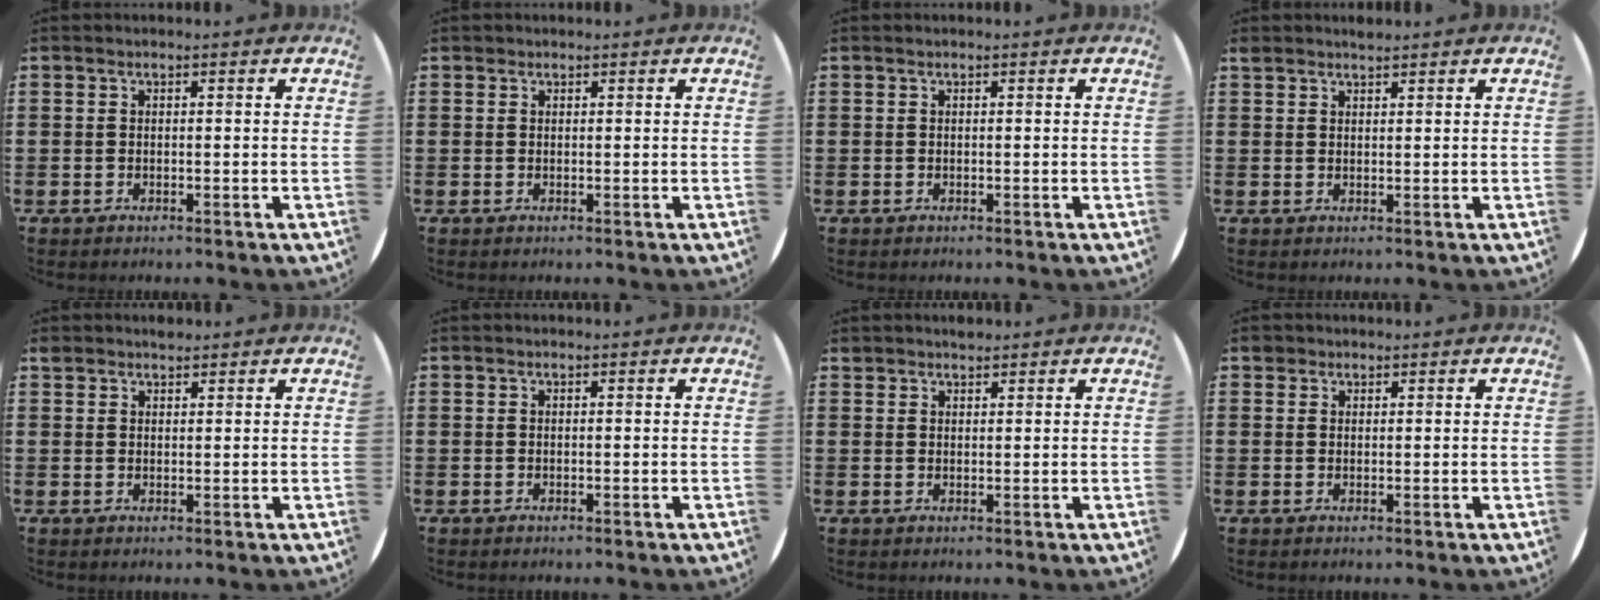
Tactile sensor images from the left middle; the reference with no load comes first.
{"total": 0.0}
{"total": 0.0}
{"total": 1.3, "force": [1.3, 0.2, 0.0], "torque": [-0.001, 0.001, 0.025]}
{"total": 1.4, "force": [1.3, 0.5, 0.0], "torque": [0.005, 0.000, 0.024]}
{"total": 0.0}
{"total": 1.2, "force": [1.2, 0.3, -0.1], "torque": [0.001, 0.001, 0.023]}
{"total": 1.1, "force": [0.9, 0.6, 0.1], "torque": [0.005, 0.000, 0.016]}